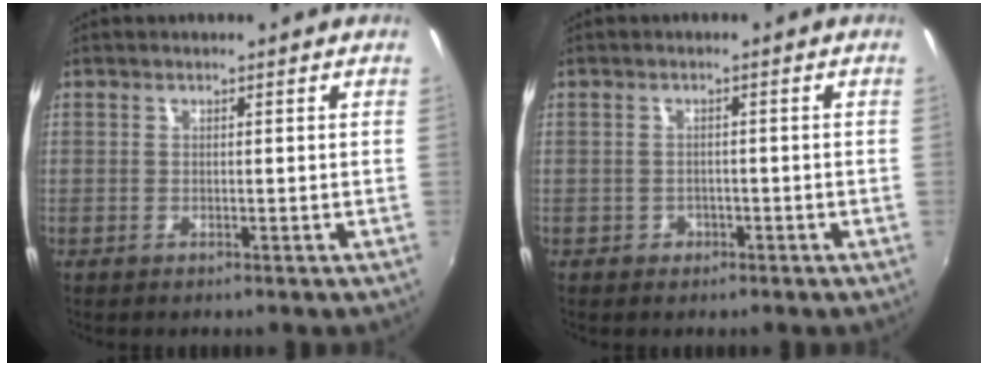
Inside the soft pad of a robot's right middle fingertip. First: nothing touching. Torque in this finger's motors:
{"motor_torque": [0.31, -0.46, 0.02, 0.00]}